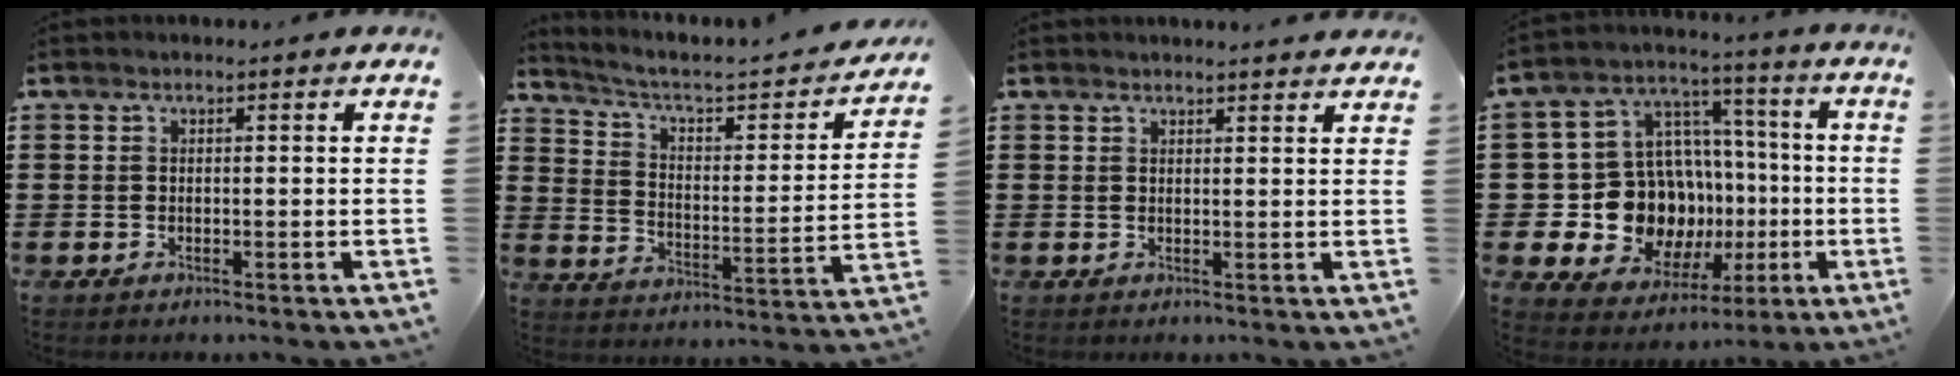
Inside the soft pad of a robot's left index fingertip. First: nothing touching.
{"total": 3.7, "force": [2.7, 1.0, 2.3], "torque": [-0.064, -0.028, 0.032]}
{"total": 1.8, "force": [1.7, -0.1, 0.3], "torque": [-0.008, 0.000, 0.034]}
{"total": 14.9, "force": [-1.8, 13.5, 6.1], "torque": [-0.155, -0.006, -0.013]}